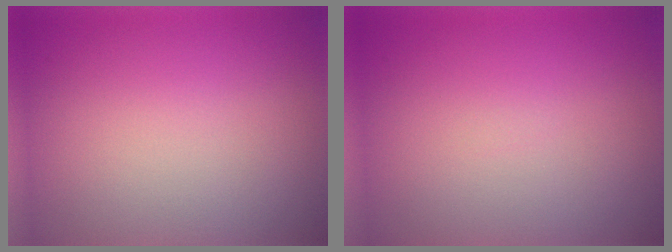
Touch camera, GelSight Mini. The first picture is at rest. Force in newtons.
{"total": 0.0}